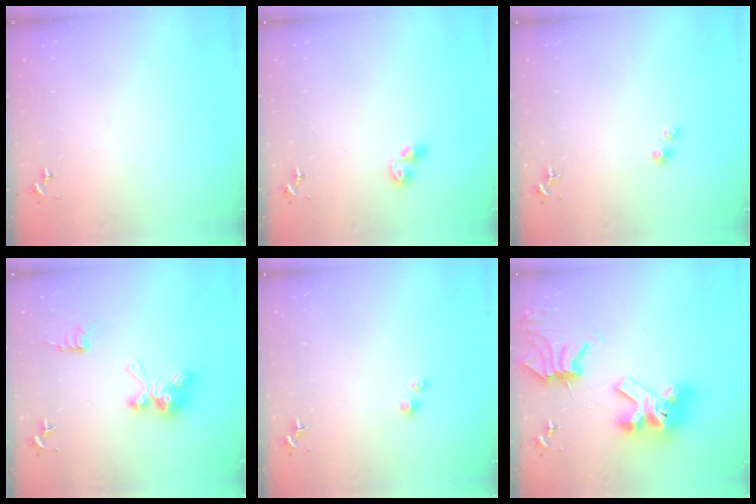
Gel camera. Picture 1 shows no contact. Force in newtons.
{"total": 6.3, "press": 6.3, "slide": 0.5}
{"total": 2.2, "press": 2.2, "slide": 0.2}
{"total": 10.1, "press": 10.1, "slide": 0.1}
{"total": 2.2, "press": 2.2, "slide": 0.2}
{"total": 13.9, "press": 13.8, "slide": 1.8}